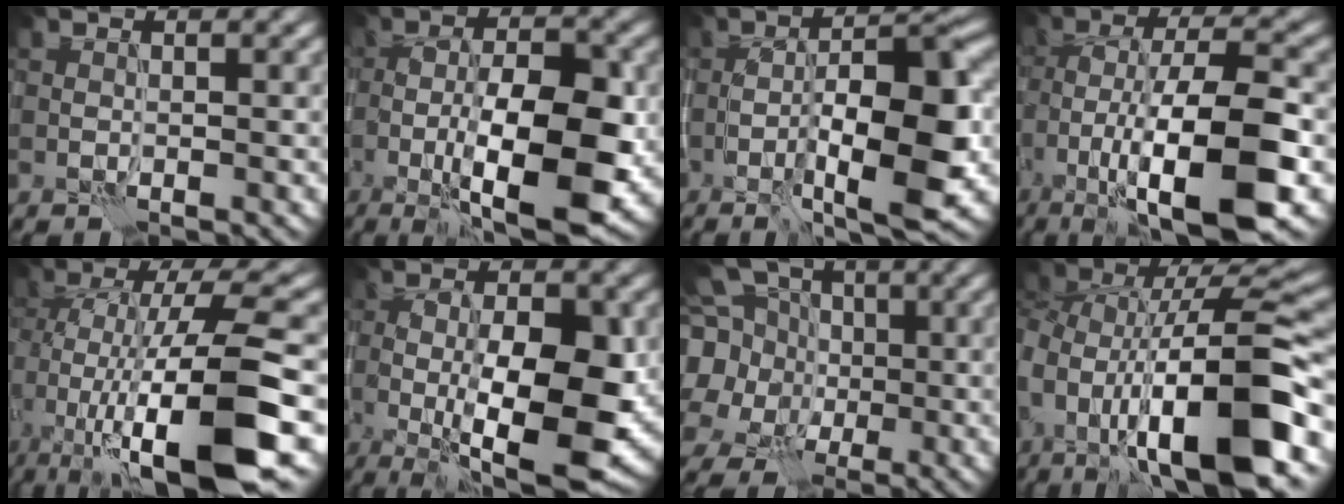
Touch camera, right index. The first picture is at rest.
{"total": 11.8, "force": [-2.8, 4.0, 10.8], "torque": [-0.173, -0.002, -0.046]}
{"total": 9.9, "force": [-2.1, 2.9, 9.2], "torque": [-0.138, -0.001, -0.033]}
{"total": 13.1, "force": [-5.0, 4.1, 11.3], "torque": [-0.199, 0.000, -0.084]}
{"total": 13.5, "force": [-4.6, 4.0, 12.0], "torque": [-0.198, 0.003, -0.069]}
{"total": 11.5, "force": [-1.5, 3.8, 10.7], "torque": [-0.167, -0.015, -0.021]}
{"total": 11.7, "force": [3.0, 9.7, 5.7], "torque": [-0.139, 0.014, 0.015]}
{"total": 14.8, "force": [-3.7, 7.2, 12.4], "torque": [-0.205, 0.005, -0.059]}